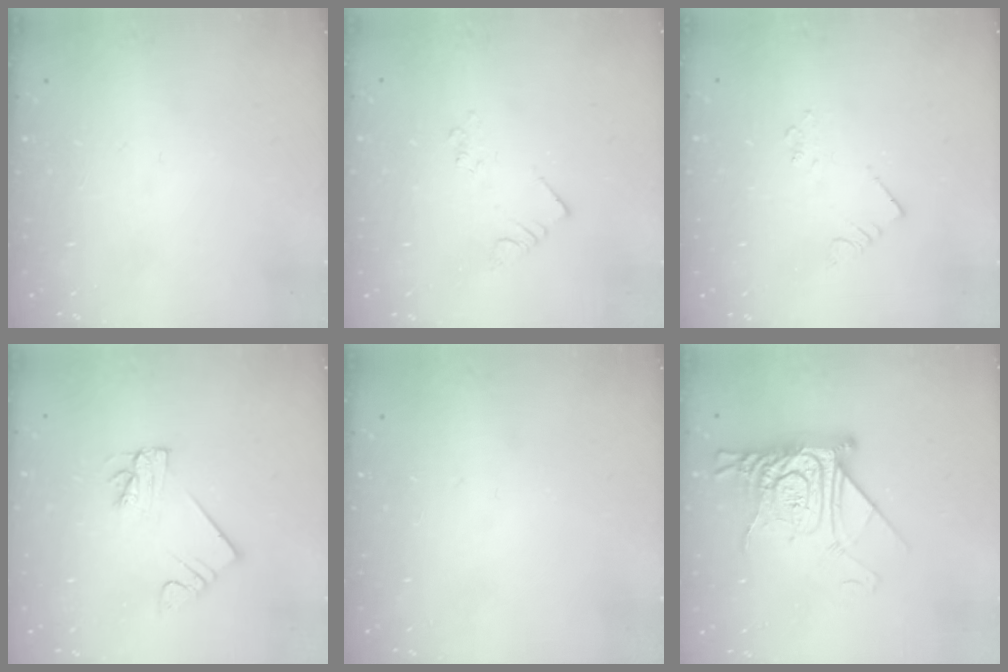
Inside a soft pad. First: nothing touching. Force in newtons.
{"total": 2.0, "press": 2.0, "slide": 0.3}
{"total": 2.2, "press": 2.2, "slide": 0.1}
{"total": 3.3, "press": 3.3, "slide": 0.3}
{"total": 0.0}
{"total": 15.4, "press": 15.3, "slide": 1.5}